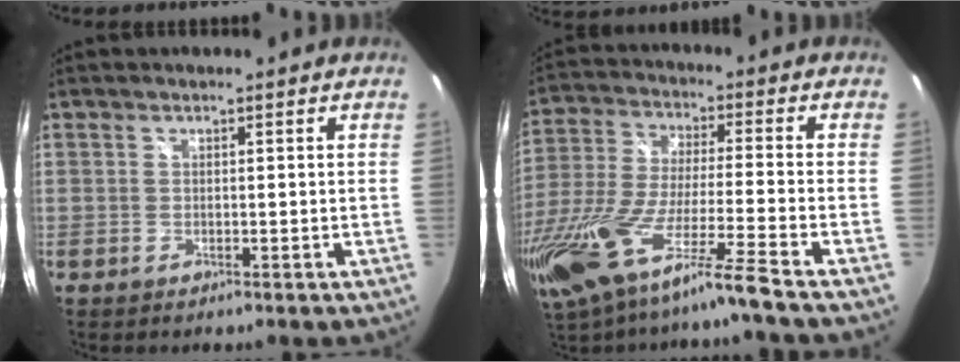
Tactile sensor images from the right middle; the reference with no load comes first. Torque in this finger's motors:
{"motor_torque": [1.41, -0.73, 0.89, 0.21]}